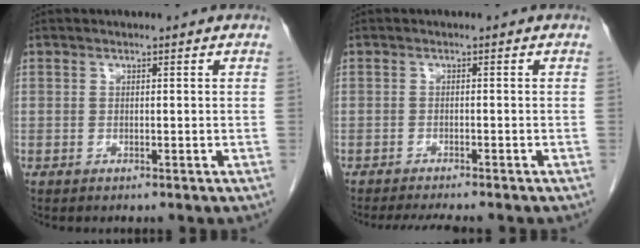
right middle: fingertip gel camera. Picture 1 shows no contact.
{"total": 5.3, "force": [-4.7, 0.4, 2.5], "torque": [-0.030, -0.011, -0.070]}